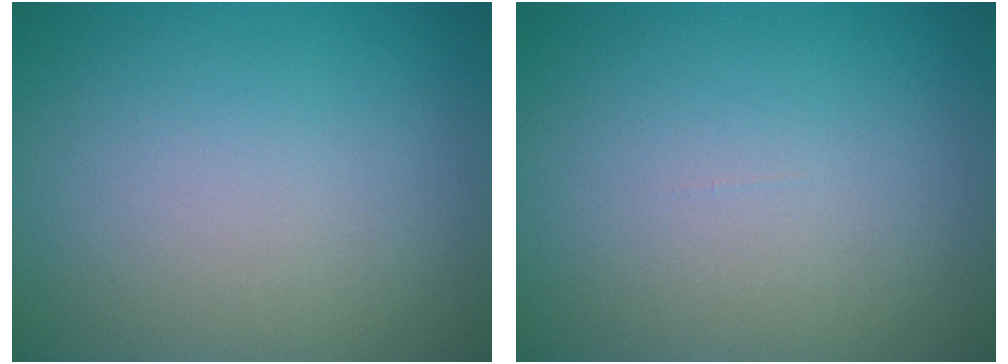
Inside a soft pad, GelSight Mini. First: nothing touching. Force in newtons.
{"total": 0.0}